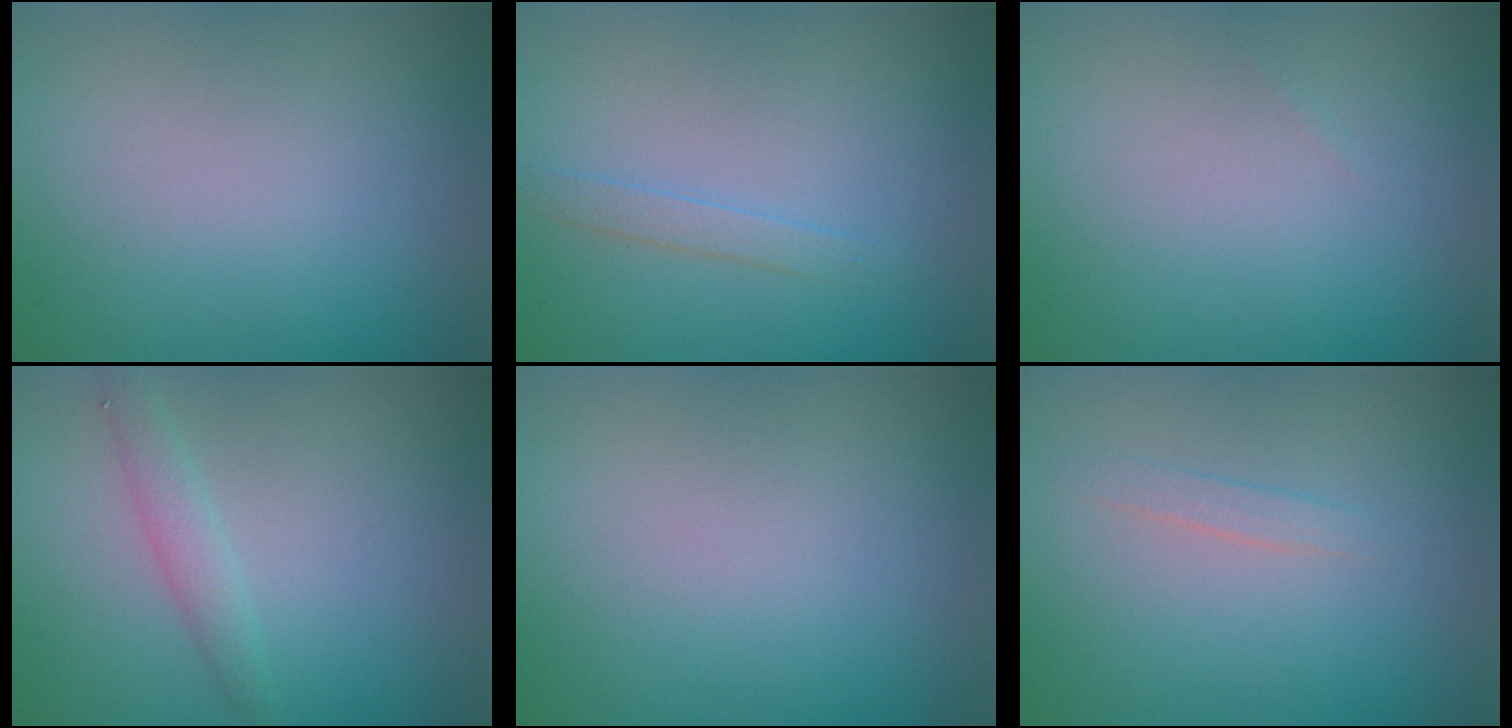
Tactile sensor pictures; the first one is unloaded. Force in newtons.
{"total": 1.1, "press": 1.1, "slide": 0.2}
{"total": 0.0}
{"total": 1.9, "press": 1.9, "slide": 0.1}
{"total": 0.0}
{"total": 0.9, "press": 0.9, "slide": 0.1}